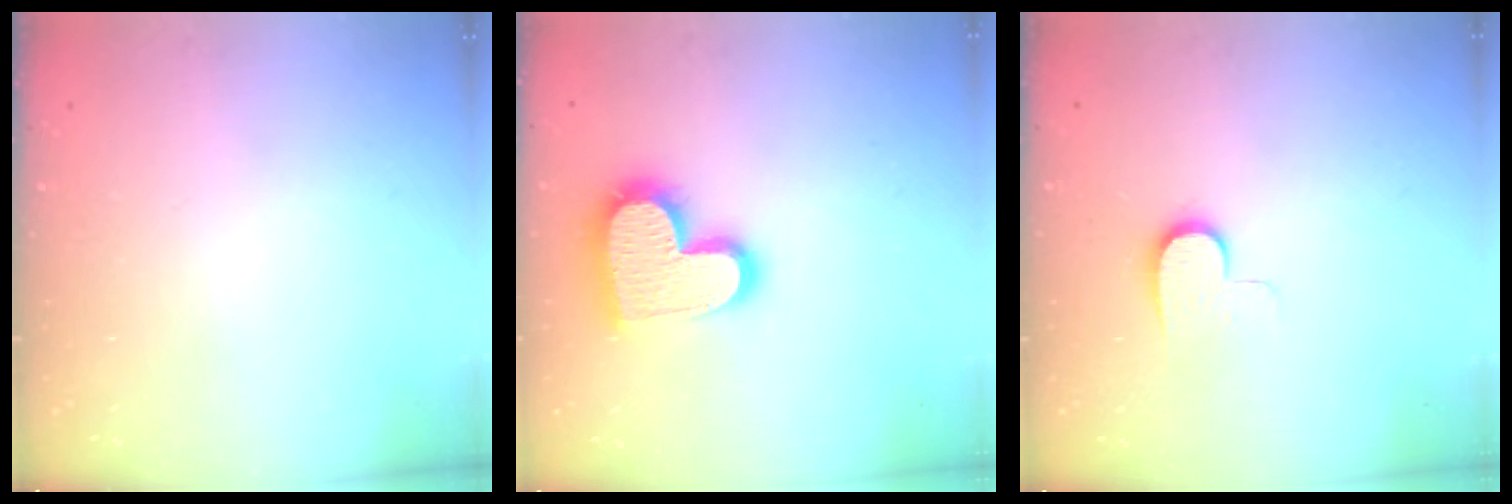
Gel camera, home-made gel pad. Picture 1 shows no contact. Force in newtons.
{"total": 18.4, "press": 18.4, "slide": 1.0}
{"total": 7.1, "press": 7.1, "slide": 0.7}